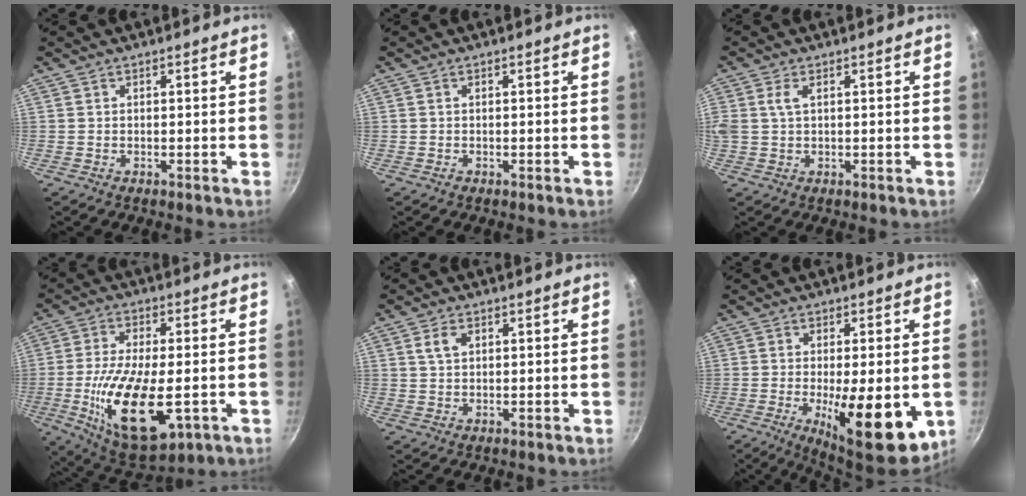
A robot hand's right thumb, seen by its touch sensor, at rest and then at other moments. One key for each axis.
{"total": 0.0}
{"total": 3.3, "fx": 1.0, "fy": 1.7, "fz": 2.7, "tx": -0.076, "ty": 0.013, "tz": 0.024}
{"total": 18.5, "fx": -4.4, "fy": 8.1, "fz": 16.1, "tx": -0.294, "ty": -0.012, "tz": -0.057}
{"total": 2.9, "fx": 1.1, "fy": 1.7, "fz": 2.0, "tx": -0.037, "ty": 0.002, "tz": 0.024}
{"total": 16.7, "fx": -4.0, "fy": 5.7, "fz": 15.2, "tx": -0.196, "ty": -0.024, "tz": -0.038}